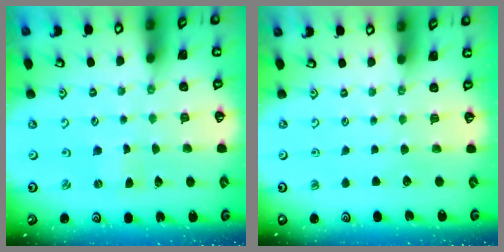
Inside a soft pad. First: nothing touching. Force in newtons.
{"total": 0.0}